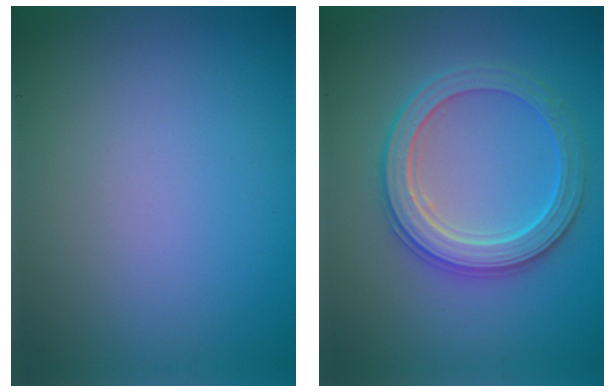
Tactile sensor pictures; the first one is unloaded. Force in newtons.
{"total": 3.9, "press": 3.8, "slide": 0.9}